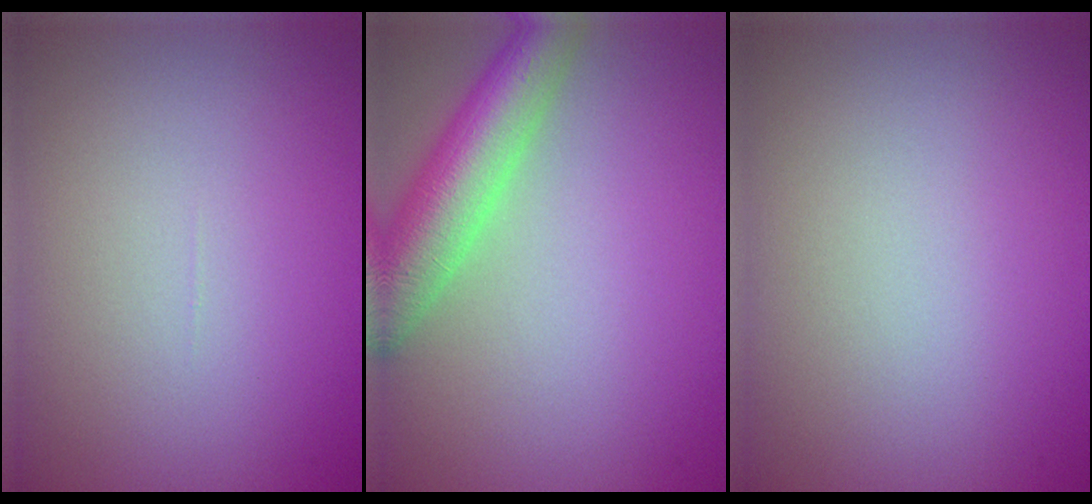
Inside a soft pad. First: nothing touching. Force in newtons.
{"total": 6.5, "press": 6.4, "slide": 0.6}
{"total": 0.0}